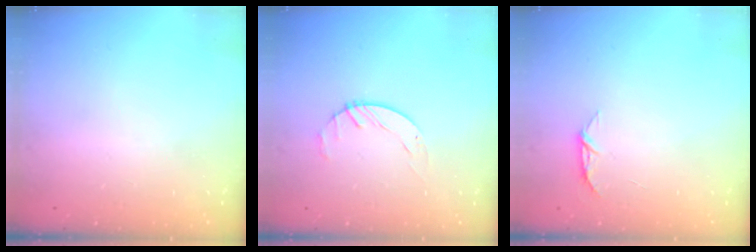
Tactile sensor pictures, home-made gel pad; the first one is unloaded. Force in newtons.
{"total": 1.7, "press": 1.7, "slide": 0.3}
{"total": 4.6, "press": 4.5, "slide": 0.5}